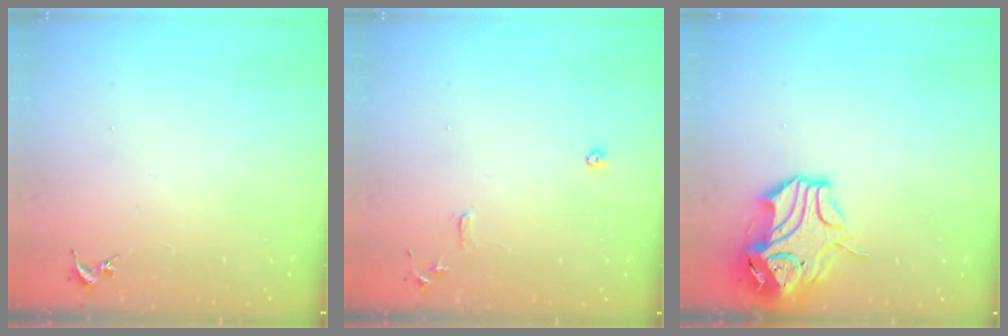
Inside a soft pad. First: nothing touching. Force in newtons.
{"total": 8.9, "press": 8.9, "slide": 1.0}
{"total": 13.0, "press": 12.9, "slide": 1.8}